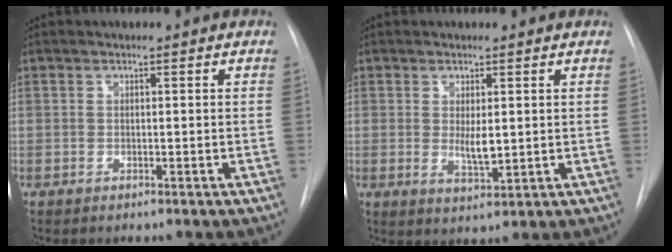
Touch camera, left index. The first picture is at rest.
{"total": 3.2, "force": [0.6, 1.1, 3.0], "torque": [-0.054, -0.010, 0.016]}